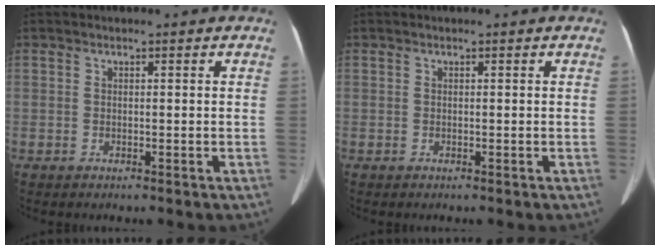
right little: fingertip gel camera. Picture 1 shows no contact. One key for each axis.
{"total": 0.0}